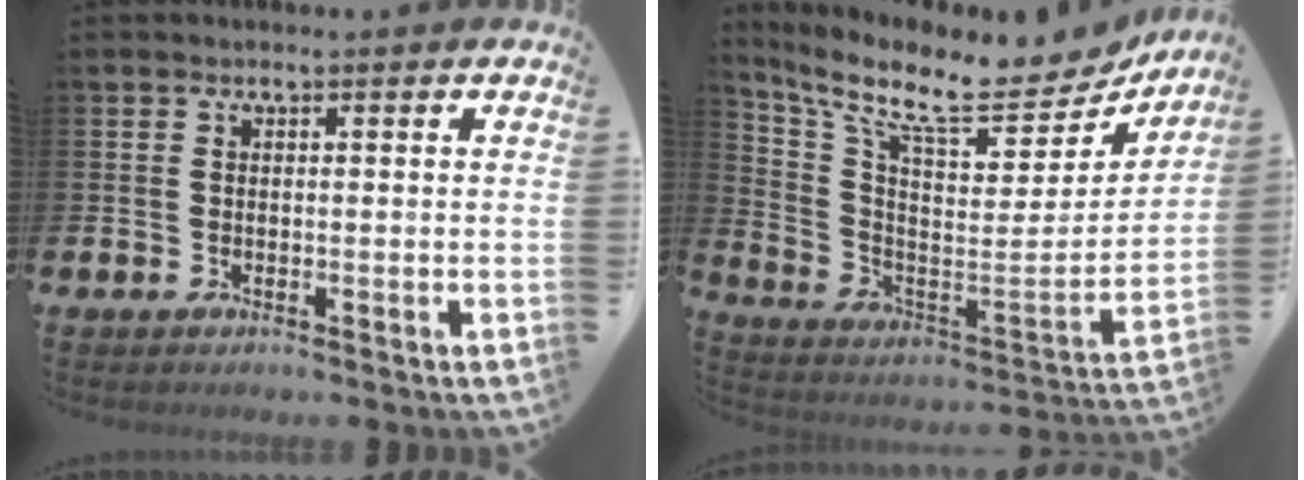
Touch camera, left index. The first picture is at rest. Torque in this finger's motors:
{"motor_torque": [0.91, -1.23, 0.41, 0.21]}